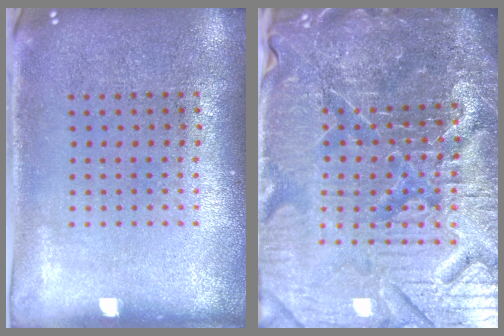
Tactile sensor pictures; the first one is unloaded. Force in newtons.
{"total": 6.8, "press": 6.1, "slide": 3.0}